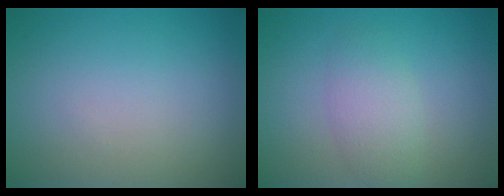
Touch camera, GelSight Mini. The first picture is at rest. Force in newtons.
{"total": 2.8, "press": 2.8, "slide": 0.1}